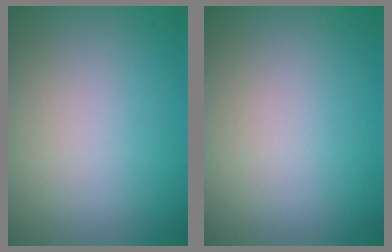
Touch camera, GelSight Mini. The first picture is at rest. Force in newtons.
{"total": 0.0}